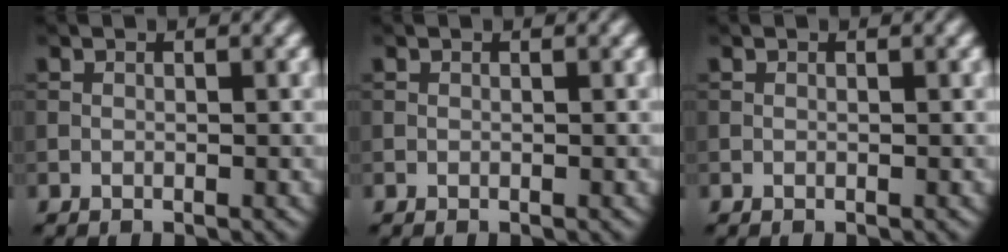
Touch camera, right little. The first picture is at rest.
{"total": 0.0}
{"total": 0.0}